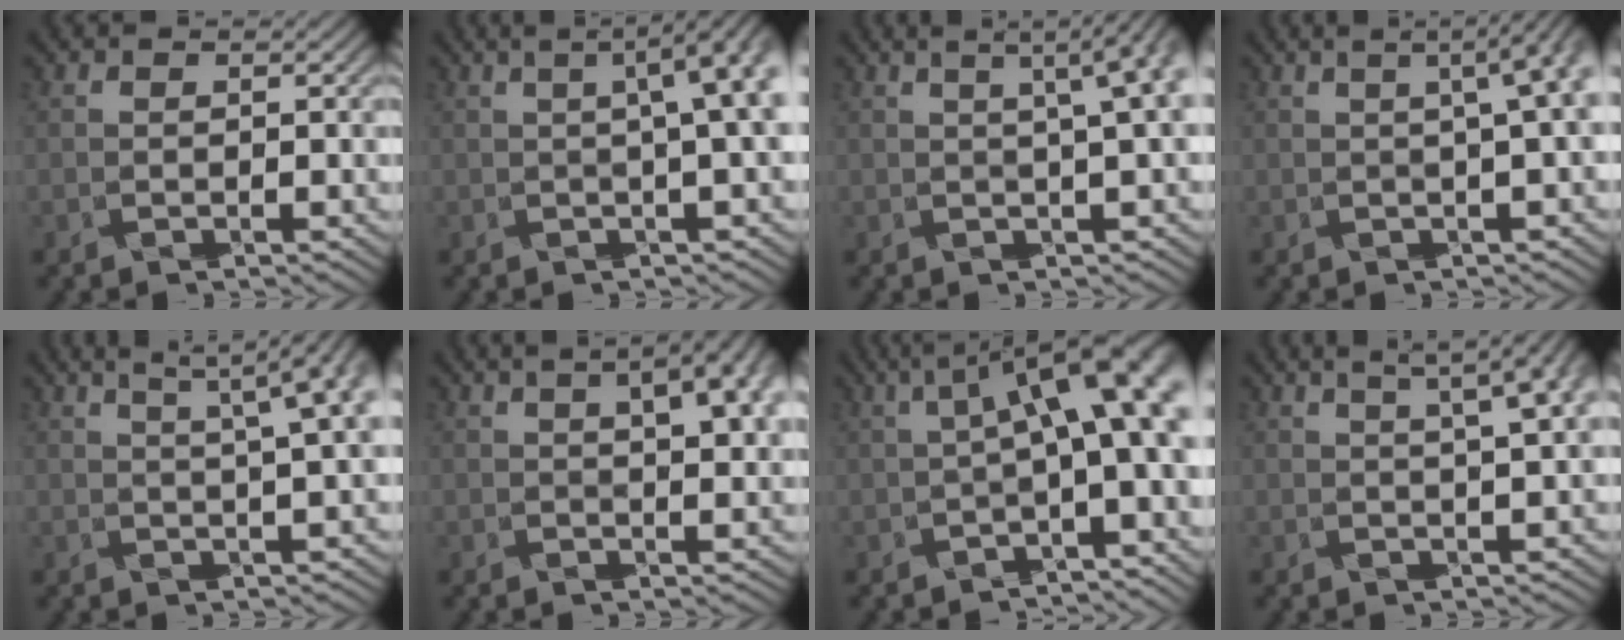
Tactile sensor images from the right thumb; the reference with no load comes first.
{"total": 6.1, "force": [1.0, 1.0, 5.9], "torque": [-0.101, 0.010, 0.021]}
{"total": 5.7, "force": [1.4, 0.7, 5.4], "torque": [-0.073, 0.016, 0.019]}
{"total": 5.5, "force": [0.7, 1.0, 5.4], "torque": [-0.084, 0.003, 0.013]}
{"total": 6.6, "force": [3.4, 0.5, 5.7], "torque": [-0.074, 0.027, 0.049]}
{"total": 7.9, "force": [3.0, 3.2, 6.6], "torque": [-0.102, 0.013, 0.051]}
{"total": 11.5, "force": [1.0, 3.5, 10.9], "torque": [-0.161, 0.011, 0.021]}
{"total": 6.6, "force": [3.3, 1.4, 5.5], "torque": [-0.072, 0.026, 0.046]}